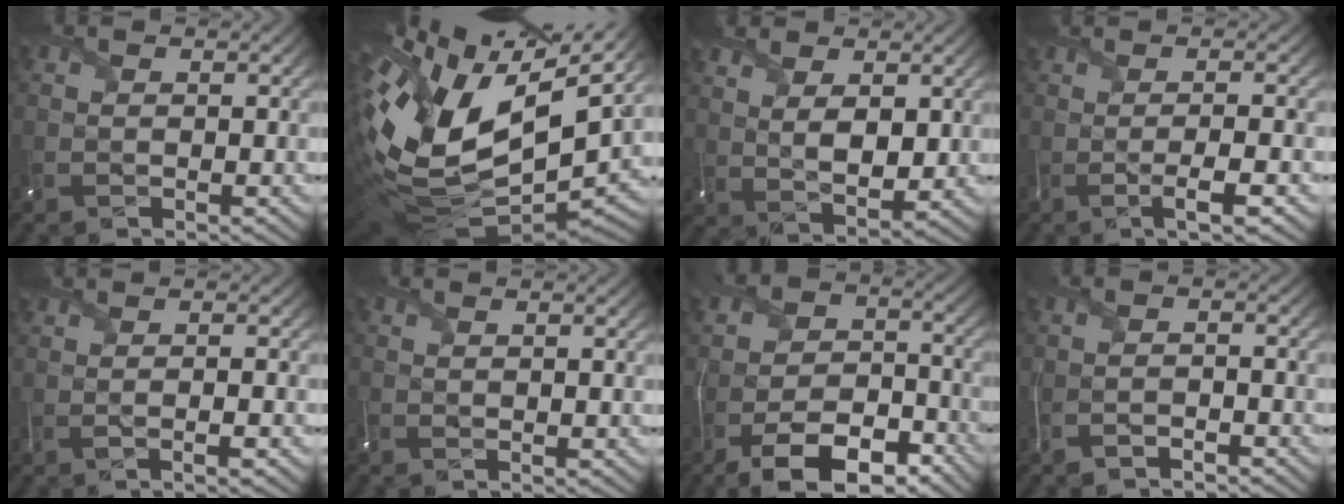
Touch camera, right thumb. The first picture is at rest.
{"total": 18.5, "force": [1.8, 10.9, 14.9], "torque": [-0.309, -0.047, 0.052]}
{"total": 6.8, "force": [3.0, 3.8, 4.7], "torque": [-0.111, -0.001, 0.055]}
{"total": 3.5, "force": [-1.4, -0.2, 3.1], "torque": [-0.047, 0.007, -0.030]}
{"total": 1.2, "force": [-0.7, -0.4, 0.9], "torque": [-0.011, 0.000, -0.024]}
{"total": 0.6, "force": [0.0, 0.4, 0.4], "torque": [-0.009, 0.000, 0.000]}
{"total": 11.3, "force": [-7.9, 5.1, 6.3], "torque": [-0.092, -0.007, -0.150]}
{"total": 2.4, "force": [-2.4, -0.4, 0.1], "torque": [0.004, -0.002, -0.052]}